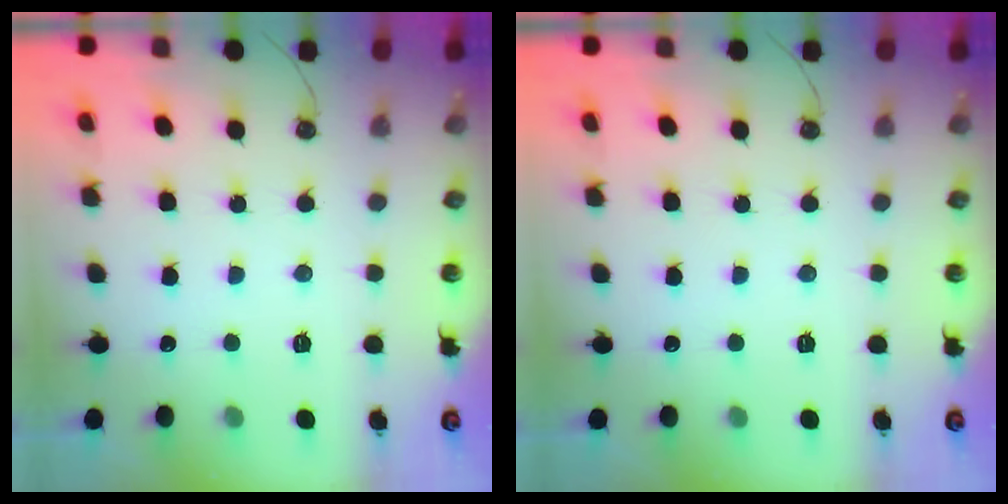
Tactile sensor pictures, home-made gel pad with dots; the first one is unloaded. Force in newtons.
{"total": 0.0}